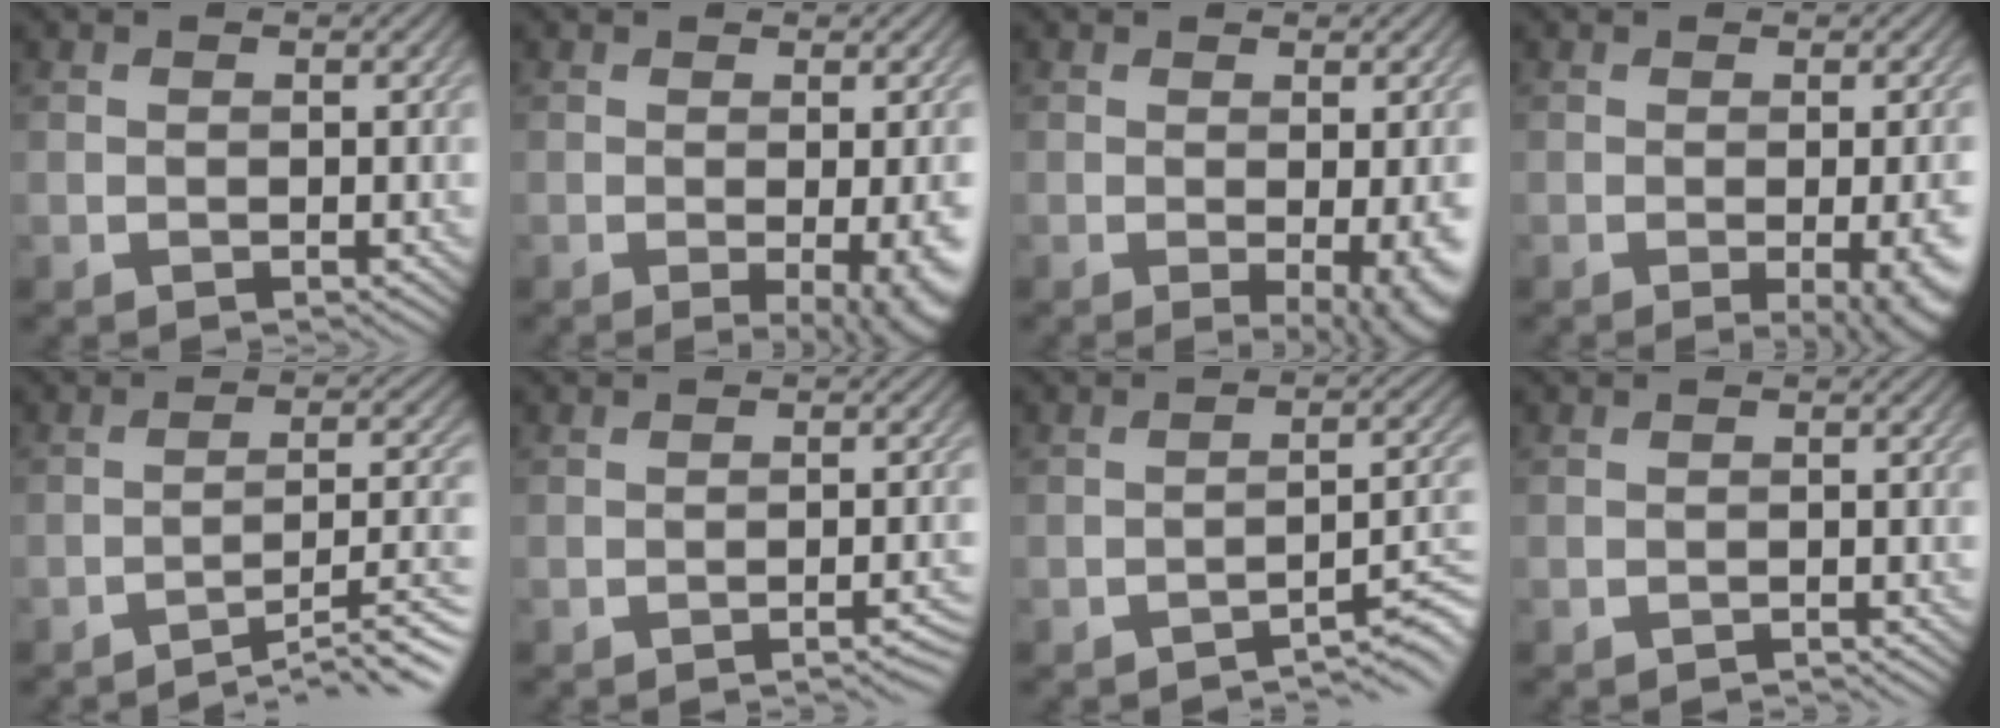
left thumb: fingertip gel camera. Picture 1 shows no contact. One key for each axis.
{"total": 7.9, "fx": -1.8, "fy": 2.5, "fz": 7.3, "tx": -0.075, "ty": -0.015, "tz": -0.006}
{"total": 7.0, "fx": -1.5, "fy": 2.1, "fz": 6.5, "tx": -0.071, "ty": -0.015, "tz": -0.006}
{"total": 8.6, "fx": -2.2, "fy": 3.0, "fz": 7.8, "tx": -0.068, "ty": -0.009, "tz": -0.014}
{"total": 8.4, "fx": -5.9, "fy": 1.3, "fz": 5.8, "tx": -0.081, "ty": 0.015, "tz": -0.084}
{"total": 2.8, "fx": -1.8, "fy": 0.4, "fz": 2.1, "tx": -0.021, "ty": 0.007, "tz": -0.031}
{"total": 4.7, "fx": -3.4, "fy": 0.7, "fz": 3.1, "tx": -0.041, "ty": 0.012, "tz": -0.052}
{"total": 0.9, "fx": -0.9, "fy": 0.0, "fz": 0.1, "tx": 0.000, "ty": -0.001, "tz": -0.019}